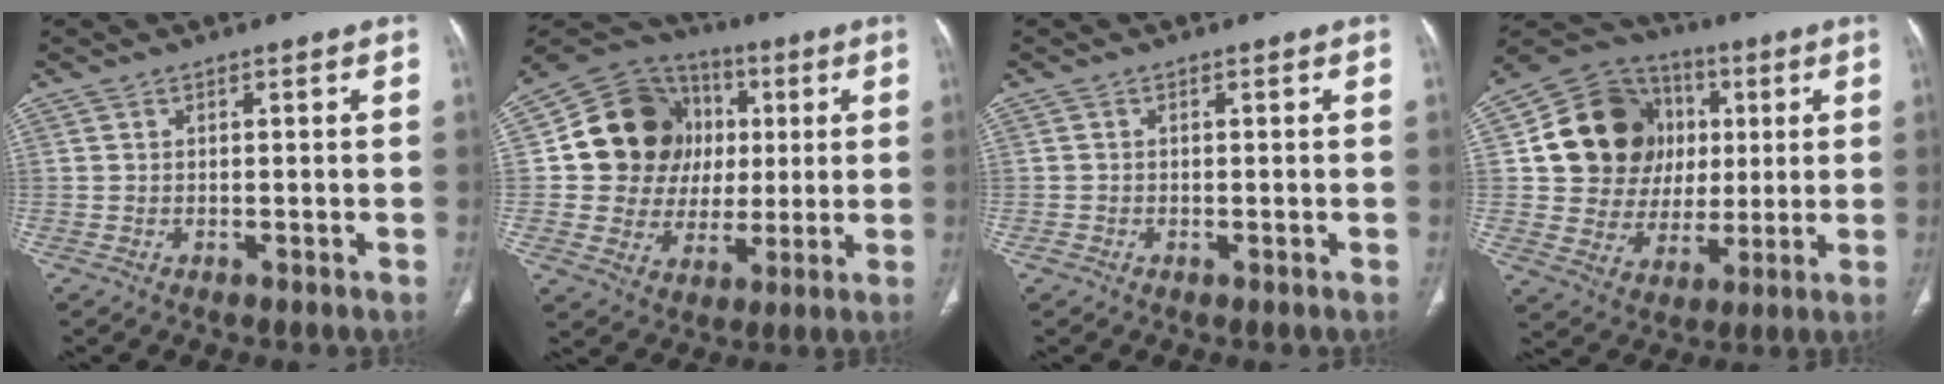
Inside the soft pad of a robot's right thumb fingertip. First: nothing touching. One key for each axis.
{"total": 18.4, "fx": 3.0, "fy": 16.2, "fz": 8.1, "tx": -0.094, "ty": 0.024, "tz": 0.062}
{"total": 0.7, "fx": -0.3, "fy": 0.5, "fz": 0.3, "tx": -0.007, "ty": -0.001, "tz": -0.007}
{"total": 19.6, "fx": 3.9, "fy": 16.8, "fz": 9.5, "tx": -0.122, "ty": 0.020, "tz": 0.080}